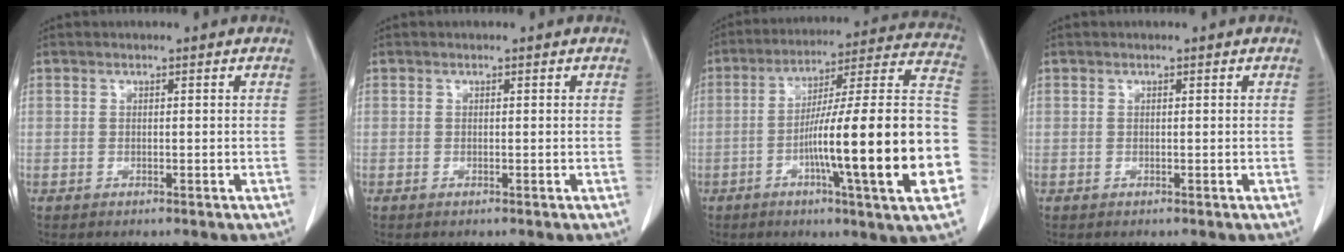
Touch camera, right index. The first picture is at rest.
{"total": 0.0}
{"total": 24.9, "force": [-6.0, 0.1, 24.2], "torque": [-0.281, 0.008, -0.100]}
{"total": 0.0}